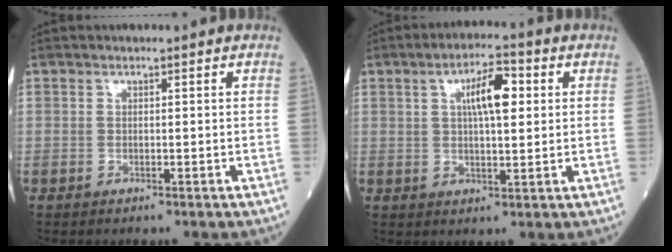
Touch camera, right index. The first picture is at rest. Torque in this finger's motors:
{"motor_torque": [0.64, 0.01, 0.24, 0.09]}